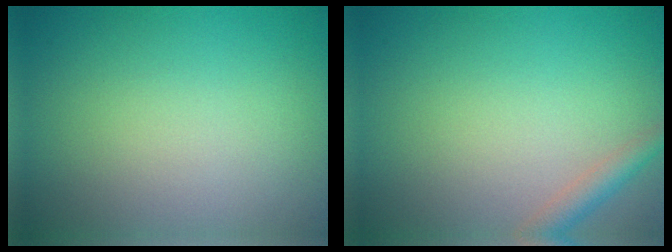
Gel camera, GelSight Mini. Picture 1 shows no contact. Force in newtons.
{"total": 2.1, "press": 2.1, "slide": 0.1}